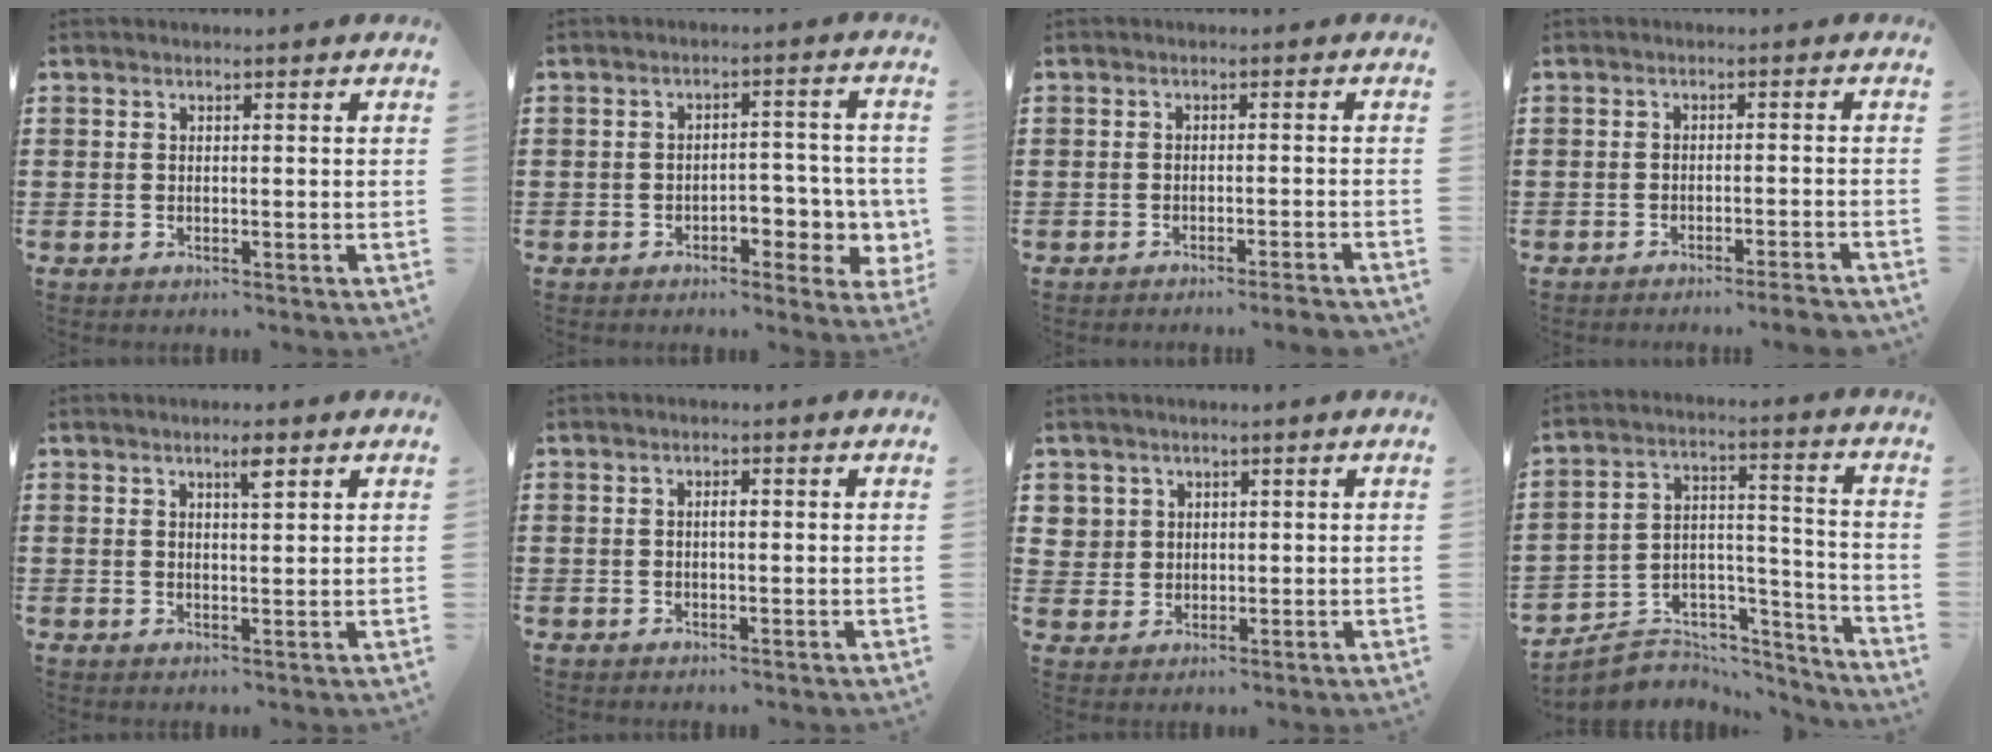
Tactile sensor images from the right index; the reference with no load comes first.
{"total": 5.2, "force": [-2.0, 3.0, 3.7], "torque": [-0.047, 0.004, -0.039]}
{"total": 1.8, "force": [-1.7, -0.3, 0.7], "torque": [-0.012, 0.001, -0.033]}
{"total": 2.4, "force": [-2.3, -0.3, 0.8], "torque": [-0.014, -0.001, -0.046]}
{"total": 2.7, "force": [1.7, 0.5, 2.0], "torque": [-0.027, -0.003, 0.026]}
{"total": 1.2, "force": [0.1, 0.4, 1.1], "torque": [-0.022, 0.001, 0.000]}
{"total": 3.1, "force": [1.4, 2.7, 0.2], "torque": [-0.017, 0.011, 0.026]}
{"total": 5.0, "force": [-4.2, 2.7, 0.6], "torque": [-0.018, 0.003, -0.082]}